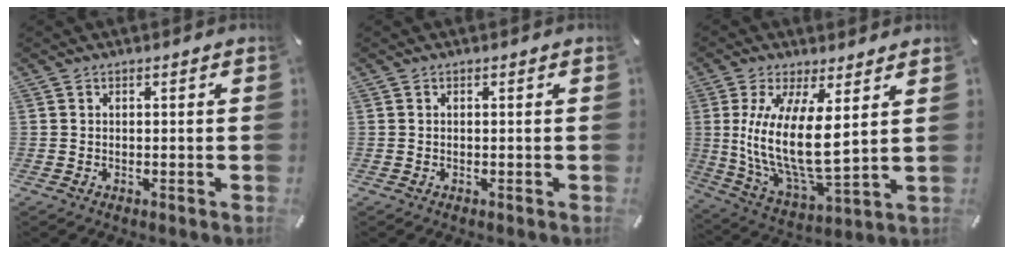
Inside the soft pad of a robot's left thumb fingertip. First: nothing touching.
{"total": 0.0}
{"total": 16.5, "force": [3.5, 6.4, 14.8], "torque": [-0.315, -0.031, 0.057]}